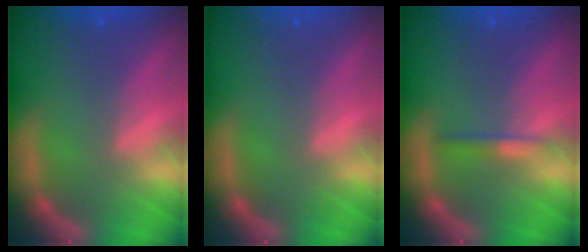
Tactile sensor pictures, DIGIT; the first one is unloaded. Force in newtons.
{"total": 0.0}
{"total": 1.4}